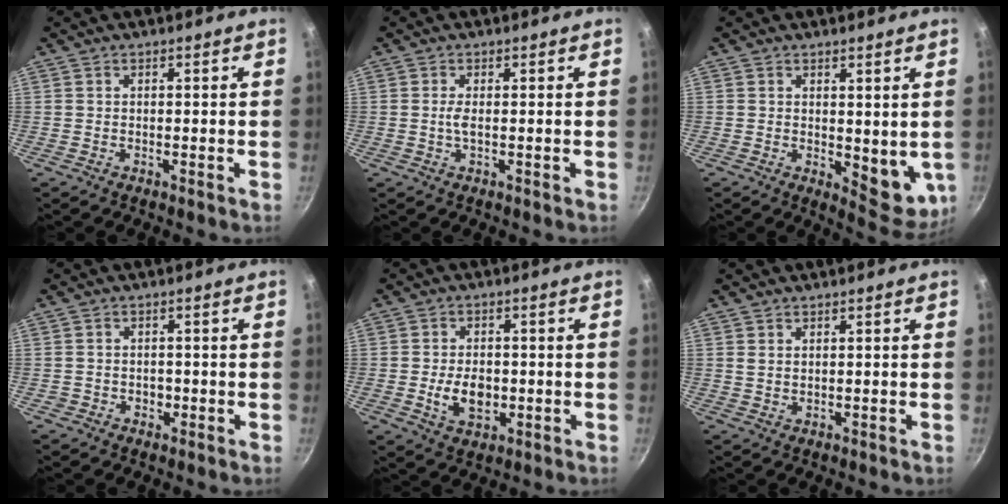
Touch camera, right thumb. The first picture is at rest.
{"total": 1.6, "force": [0.0, 0.4, 1.6], "torque": [-0.036, 0.000, -0.001]}
{"total": 7.9, "force": [0.8, 4.2, 6.6], "torque": [-0.062, -0.021, 0.019]}
{"total": 2.0, "force": [-0.6, 1.7, 0.7], "torque": [-0.002, 0.008, -0.005]}
{"total": 7.8, "force": [-1.3, 5.4, 5.5], "torque": [-0.072, 0.002, -0.016]}
{"total": 1.2, "force": [0.9, 0.5, 0.6], "torque": [-0.009, -0.009, 0.015]}